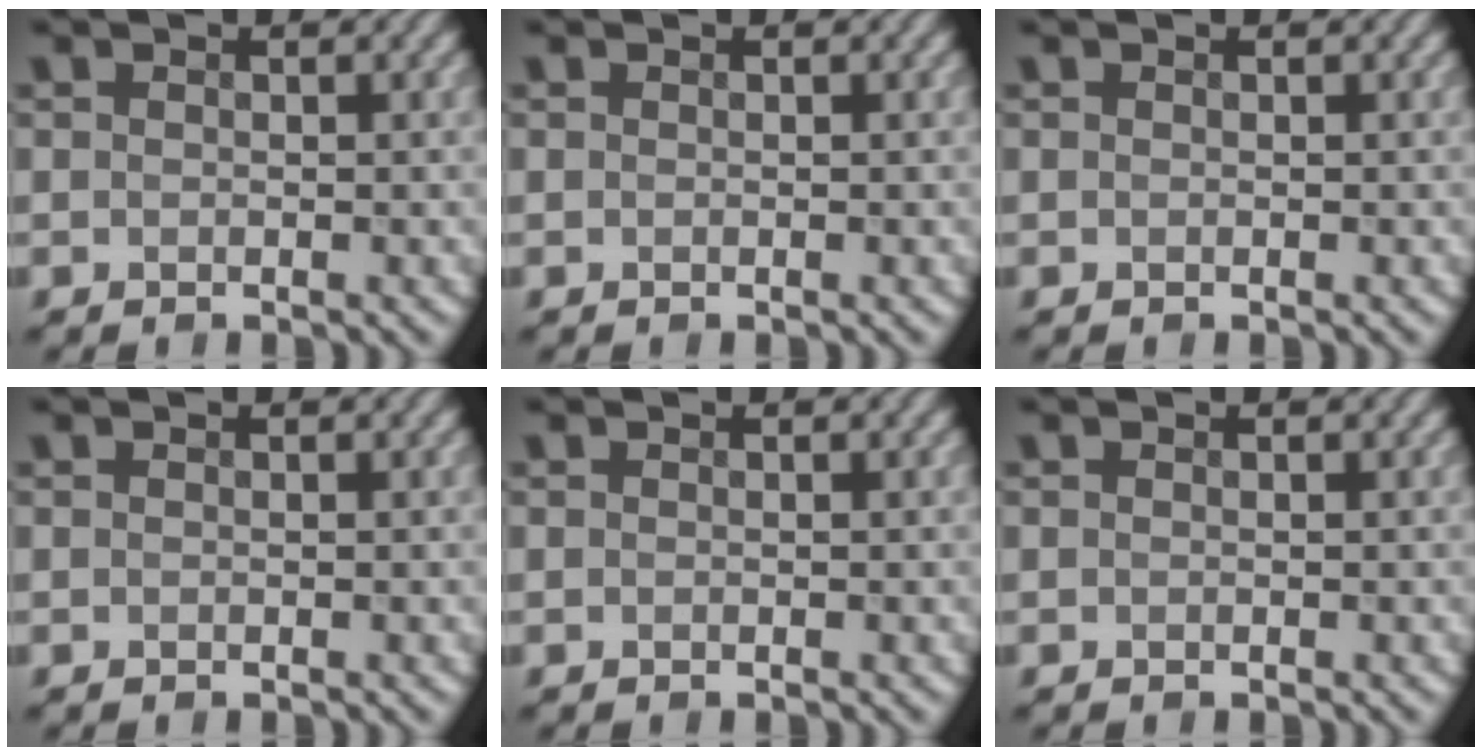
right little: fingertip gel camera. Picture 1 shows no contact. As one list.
[{"total": 0.0}, {"total": 0.0}, {"total": 0.0}, {"total": 0.0}, {"total": 0.0}]